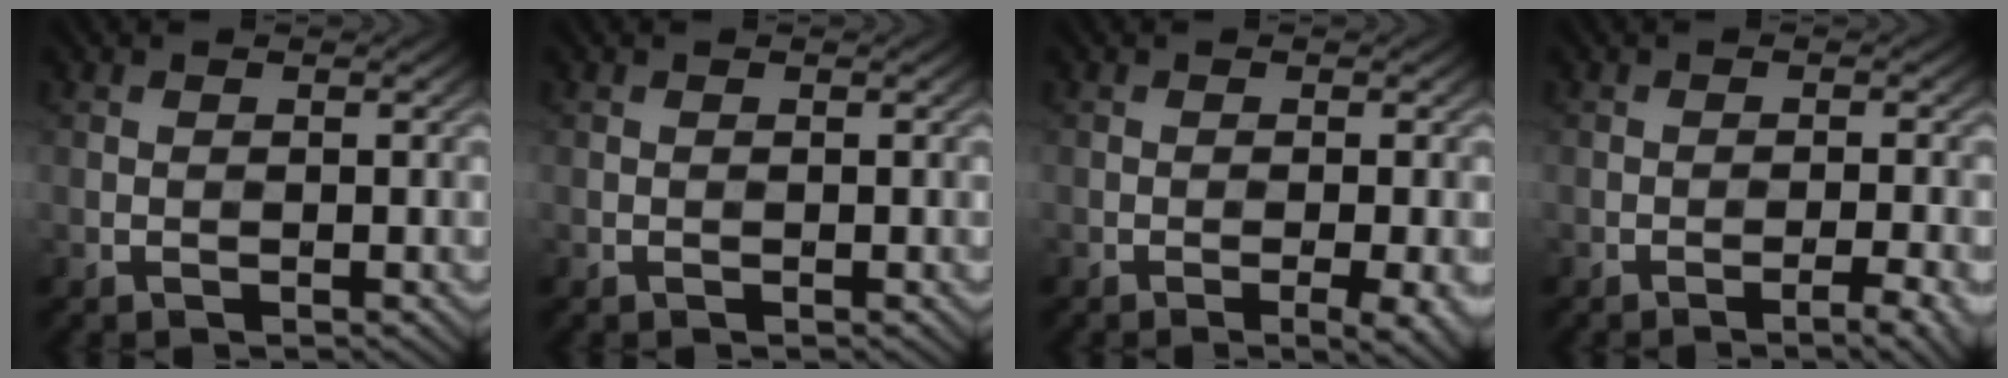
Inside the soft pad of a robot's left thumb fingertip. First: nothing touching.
{"total": 0.0}
{"total": 3.5, "force": [-1.5, 0.7, 3.2], "torque": [-0.047, 0.003, -0.021]}
{"total": 3.6, "force": [-2.0, 0.5, 2.9], "torque": [-0.042, 0.010, -0.033]}